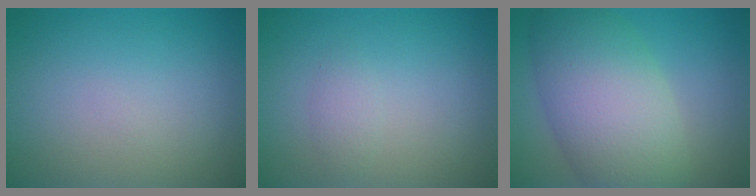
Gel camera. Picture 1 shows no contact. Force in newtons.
{"total": 1.1, "press": 1.1, "slide": 0.1}
{"total": 9.6, "press": 9.6, "slide": 0.5}